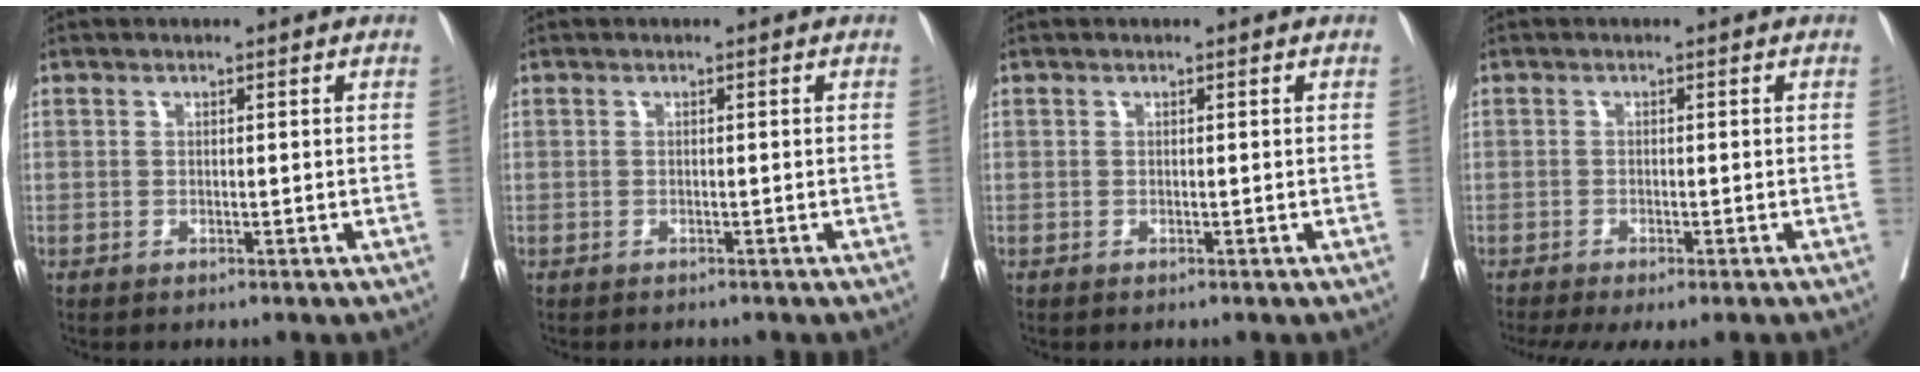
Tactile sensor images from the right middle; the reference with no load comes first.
{"total": 1.6, "force": [-1.5, 0.5, 0.4], "torque": [-0.011, -0.004, -0.019]}
{"total": 0.0}
{"total": 8.4, "force": [-6.8, 1.7, 4.7], "torque": [-0.064, -0.012, -0.102]}